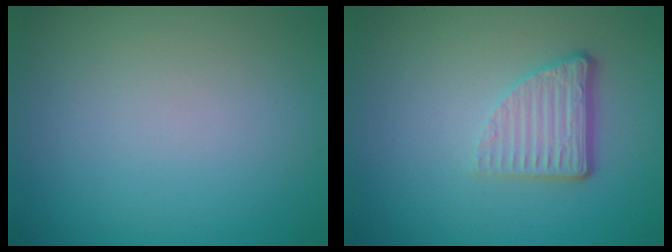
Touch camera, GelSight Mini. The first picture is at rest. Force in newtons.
{"total": 3.8, "press": 2.6, "slide": 2.8}